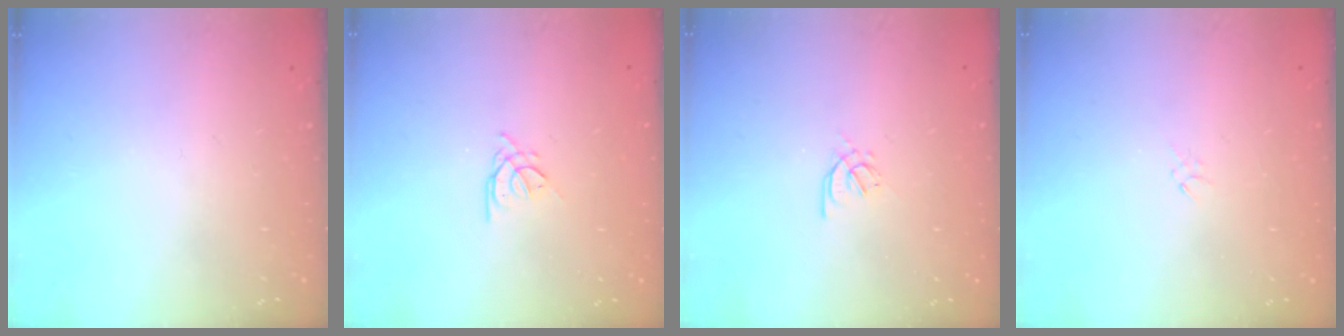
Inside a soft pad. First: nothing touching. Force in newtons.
{"total": 1.9, "press": 1.9, "slide": 0.4}
{"total": 2.4, "press": 2.4, "slide": 0.6}
{"total": 0.9, "press": 0.8, "slide": 0.4}